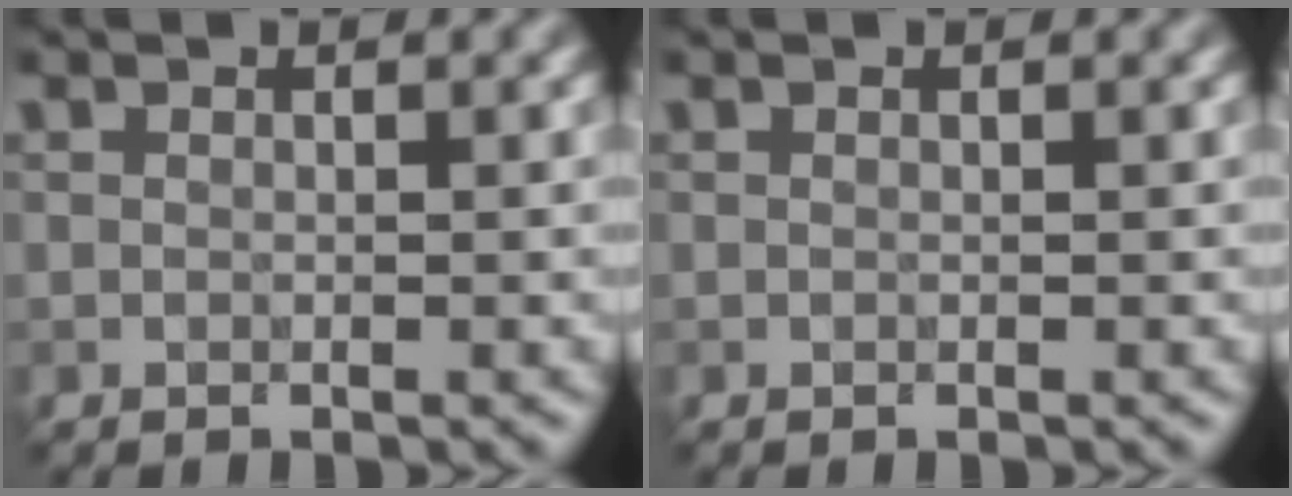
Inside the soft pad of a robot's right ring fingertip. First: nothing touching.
{"total": 0.0}